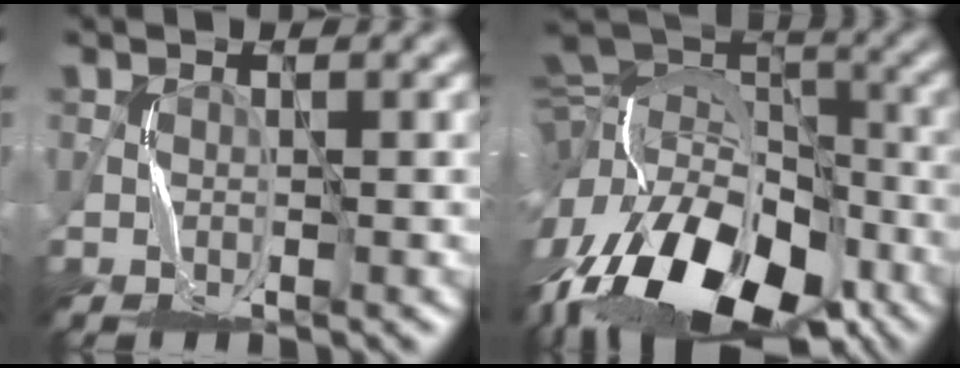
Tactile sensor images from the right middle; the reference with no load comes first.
{"total": 19.5, "force": [-11.1, 10.7, 12.0], "torque": [-0.220, -0.006, -0.179]}